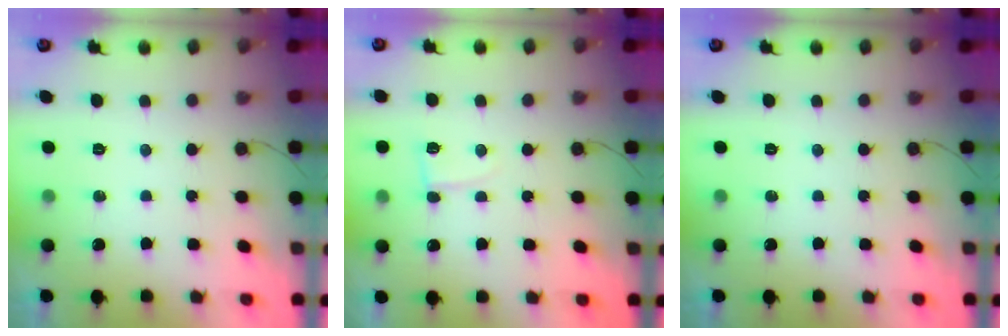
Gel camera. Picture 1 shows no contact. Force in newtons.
{"total": 3.5, "press": 3.5, "slide": 0.5}
{"total": 0.0}